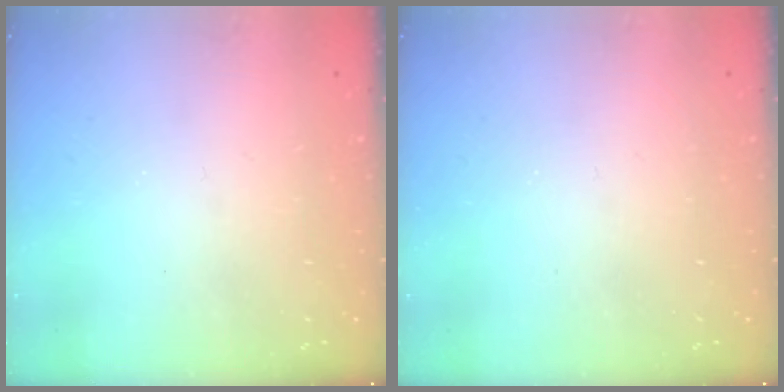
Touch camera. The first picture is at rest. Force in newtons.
{"total": 0.0}